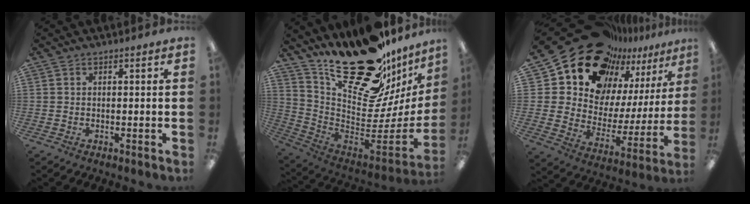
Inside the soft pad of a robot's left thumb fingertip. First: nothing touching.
{"total": 25.5, "force": [18.3, 10.9, 14.0], "torque": [-0.176, -0.142, 0.328]}
{"total": 20.6, "force": [17.4, 9.6, 5.4], "torque": [-0.115, -0.140, 0.323]}